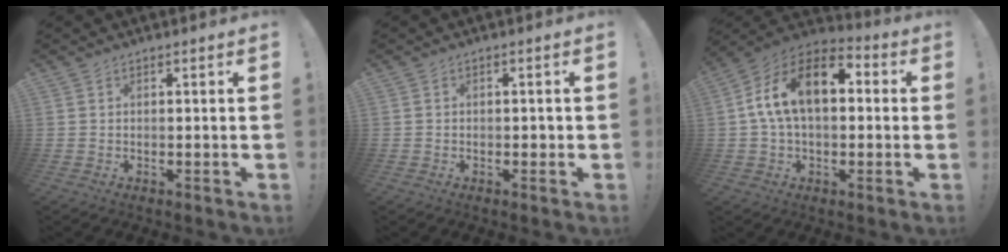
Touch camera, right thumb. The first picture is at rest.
{"total": 1.3, "force": [-0.6, 1.0, 0.6], "torque": [-0.012, 0.006, -0.011]}
{"total": 16.4, "force": [3.8, 9.4, 12.9], "torque": [-0.222, 0.004, 0.061]}